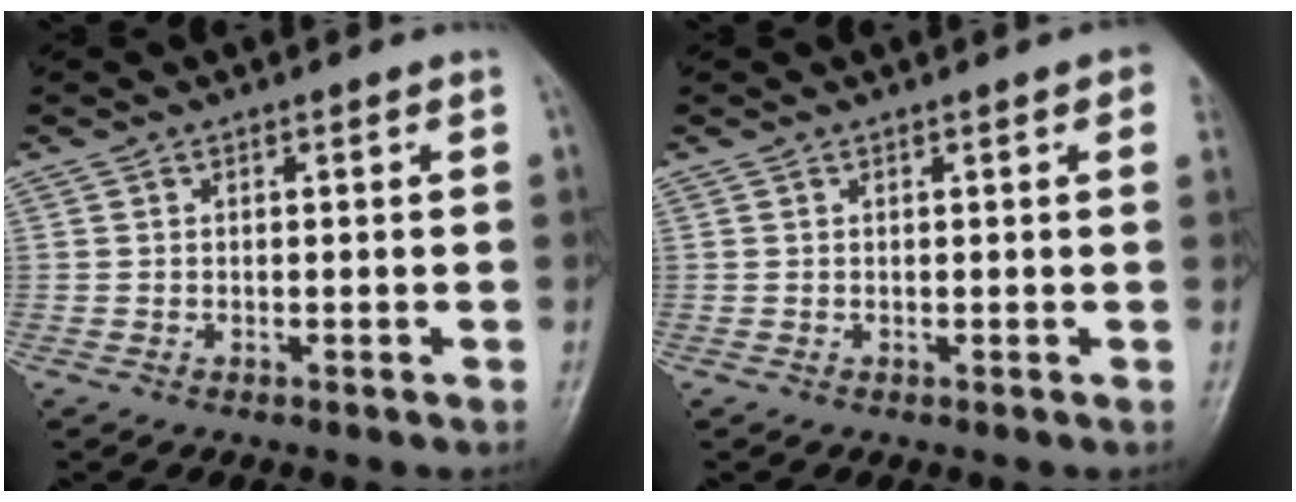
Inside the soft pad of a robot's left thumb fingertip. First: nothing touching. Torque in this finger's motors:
{"motor_torque": [1.43, 0.96, 0.87, -0.85, 0.02]}